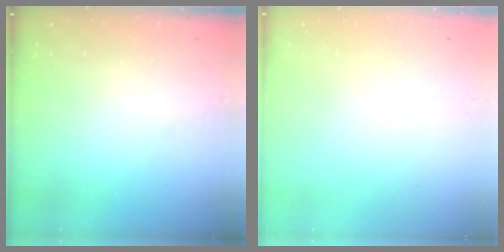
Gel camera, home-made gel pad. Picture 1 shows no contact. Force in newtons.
{"total": 0.0}